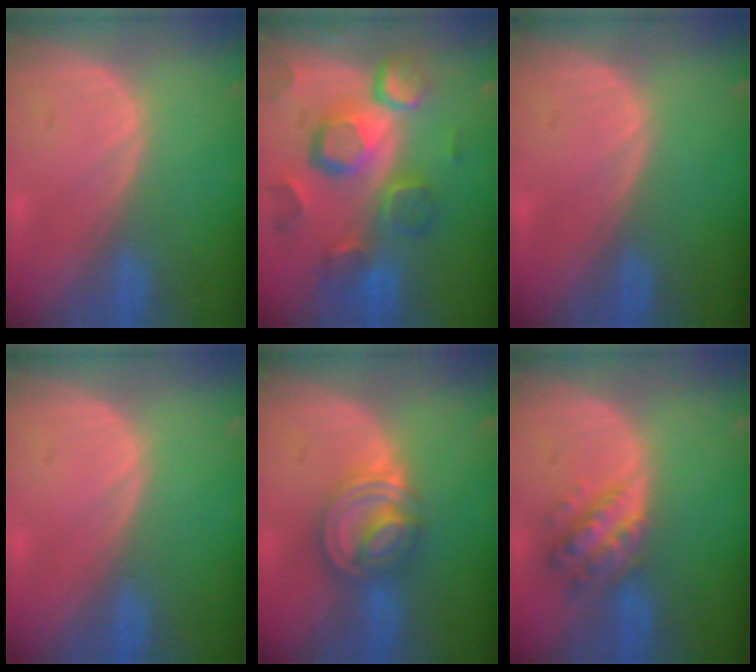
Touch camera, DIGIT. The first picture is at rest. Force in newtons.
{"total": 12.4, "press": 10.6, "slide": 6.3}
{"total": 0.0}
{"total": 0.0}
{"total": 7.9, "press": 6.7, "slide": 4.1}
{"total": 6.4, "press": 5.8, "slide": 2.7}